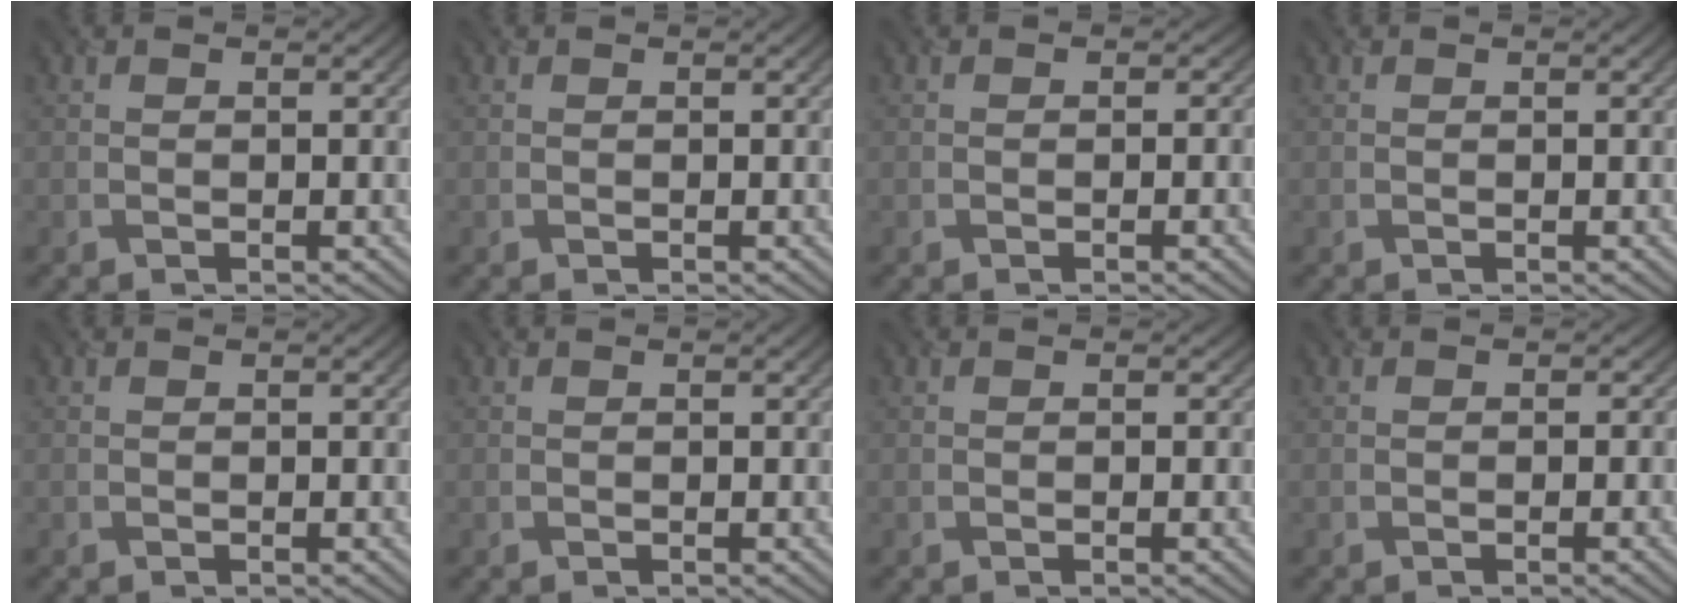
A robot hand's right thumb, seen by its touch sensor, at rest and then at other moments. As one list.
[{"total": 0.0}, {"total": 0.7, "force": [-0.4, 0.5, -0.1], "torque": [0.008, -0.003, -0.008]}, {"total": 0.0}, {"total": 0.0}, {"total": 0.0}, {"total": 0.0}, {"total": 0.7, "force": [-0.4, 0.5, -0.2], "torque": [0.008, -0.004, -0.007]}]